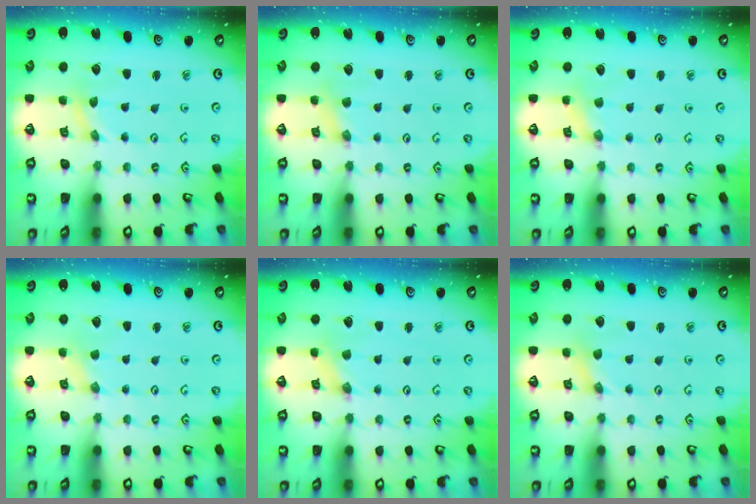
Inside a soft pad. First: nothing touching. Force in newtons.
{"total": 2.5, "press": 2.5, "slide": 0.3}
{"total": 2.8, "press": 2.7, "slide": 0.4}
{"total": 0.0}
{"total": 1.3, "press": 1.3, "slide": 0.2}
{"total": 0.0}